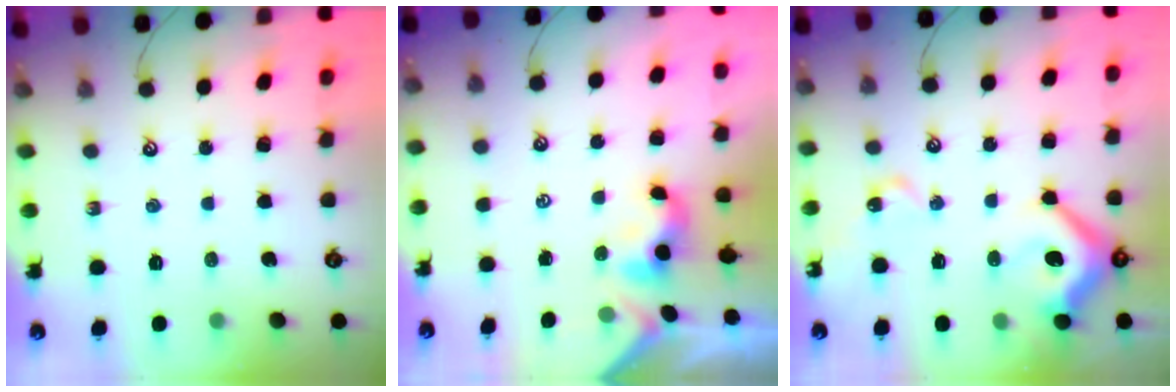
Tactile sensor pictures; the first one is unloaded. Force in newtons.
{"total": 0.6, "press": 0.5, "slide": 0.3}
{"total": 16.0, "press": 15.9, "slide": 1.9}